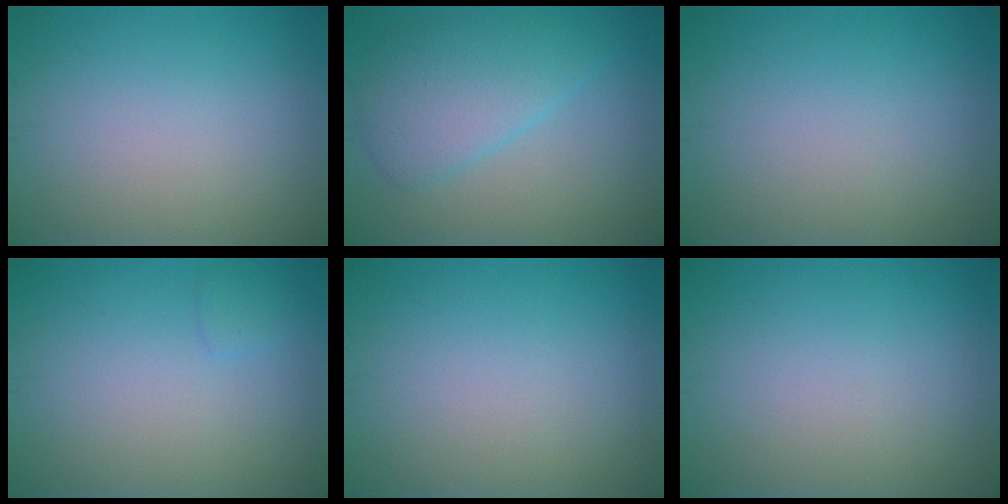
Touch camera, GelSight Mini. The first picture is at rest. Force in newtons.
{"total": 4.8, "press": 4.8, "slide": 0.2}
{"total": 0.0}
{"total": 0.7, "press": 0.7, "slide": 0.1}
{"total": 0.0}
{"total": 0.0}